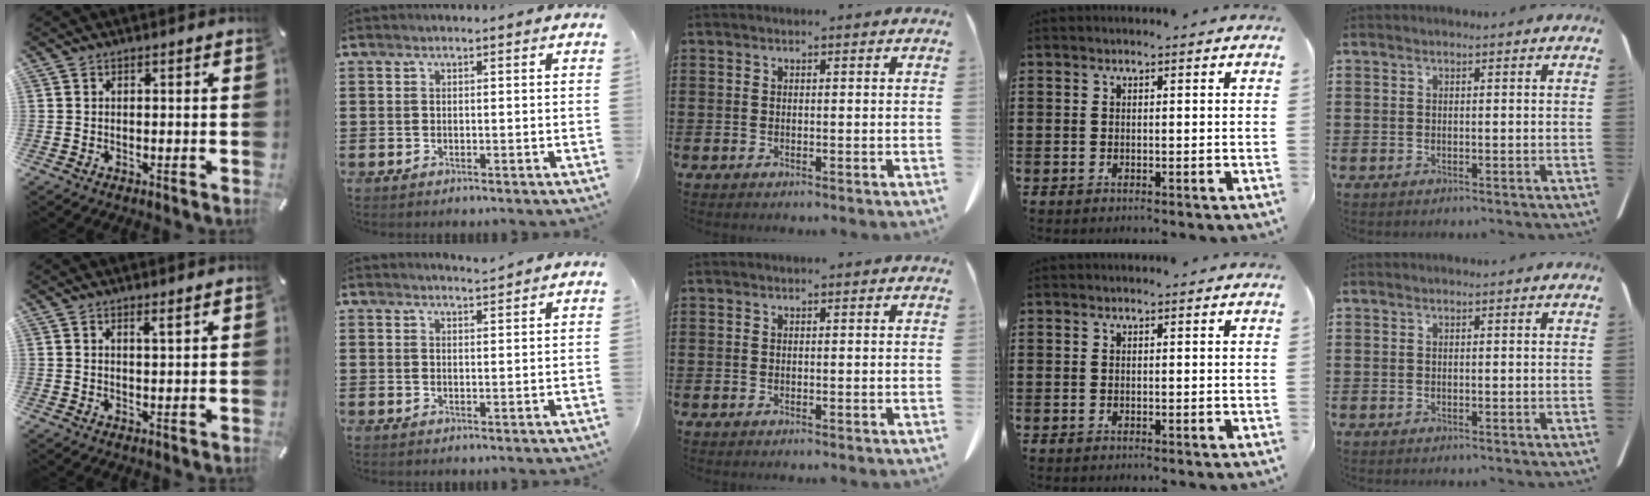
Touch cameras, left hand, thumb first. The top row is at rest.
{"thumb": {"total": 1.8, "force": [1.4, 0.1, 1.2], "torque": [-0.023, -0.001, 0.024]}, "index": {"total": 2.0, "force": [1.9, -0.1, 0.2], "torque": [-0.008, -0.002, 0.038]}}